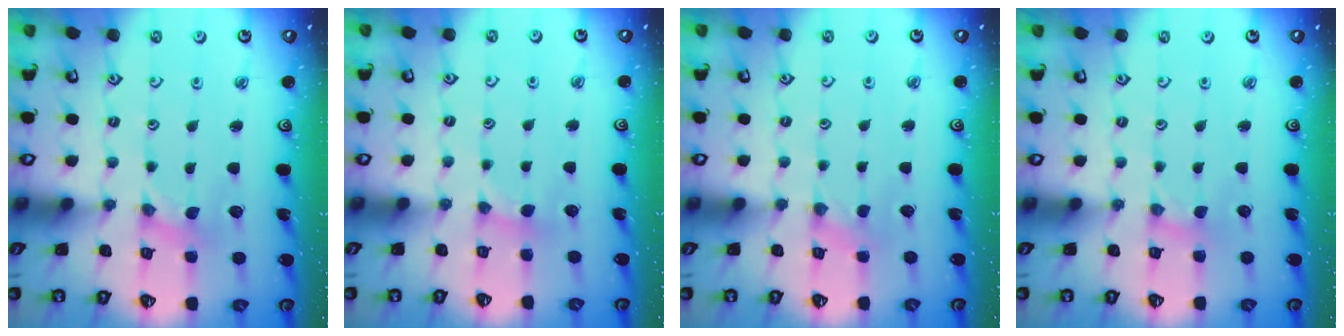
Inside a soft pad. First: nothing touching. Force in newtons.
{"total": 1.9, "press": 1.8, "slide": 0.4}
{"total": 0.0}
{"total": 0.0}